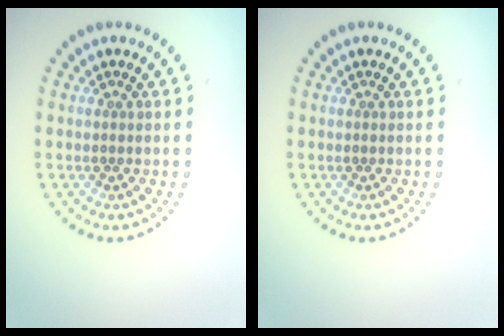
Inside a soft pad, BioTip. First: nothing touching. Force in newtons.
{"total": 0.0}